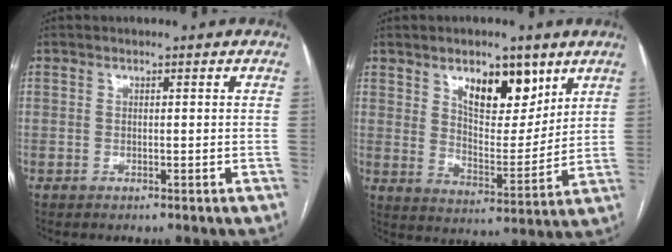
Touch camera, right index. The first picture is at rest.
{"total": 10.7, "force": [6.3, 4.5, 7.4], "torque": [-0.117, -0.005, 0.113]}